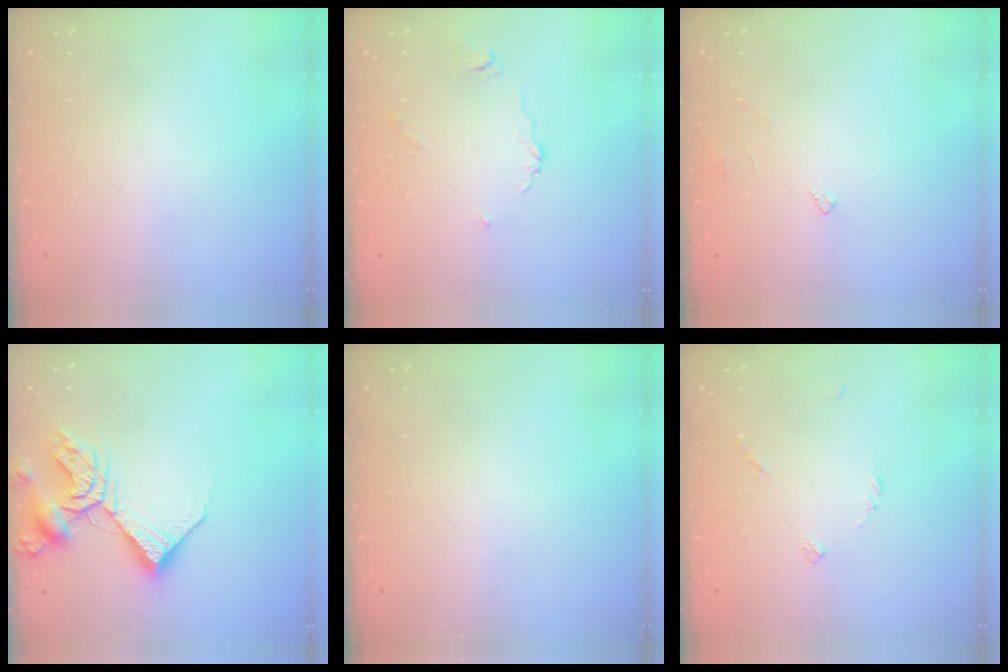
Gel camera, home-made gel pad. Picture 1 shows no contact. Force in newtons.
{"total": 4.2, "press": 4.1, "slide": 0.5}
{"total": 3.8, "press": 3.8, "slide": 0.3}
{"total": 11.9, "press": 11.8, "slide": 1.4}
{"total": 0.0}
{"total": 4.2, "press": 4.2, "slide": 0.4}